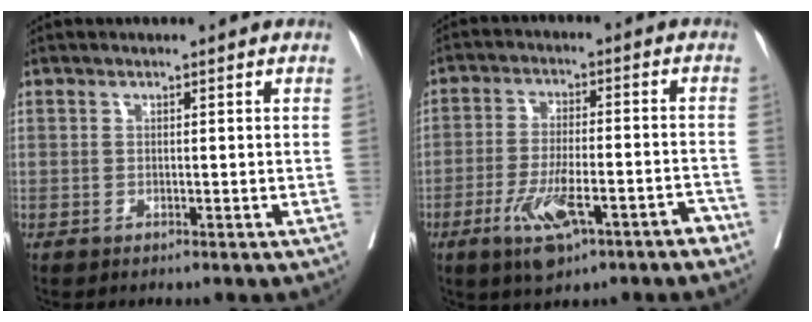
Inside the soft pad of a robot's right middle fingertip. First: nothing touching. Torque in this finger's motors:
{"motor_torque": [1.09, -1.05, 0.22, 0.14]}